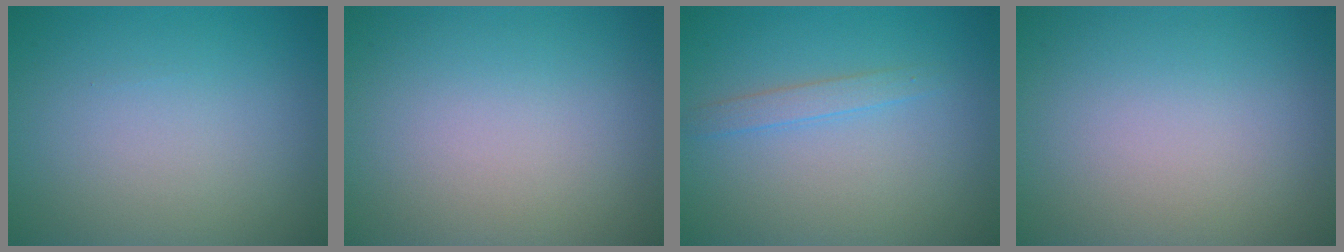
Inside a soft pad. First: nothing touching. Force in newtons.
{"total": 0.0}
{"total": 1.3, "press": 1.3, "slide": 0.1}
{"total": 0.0}